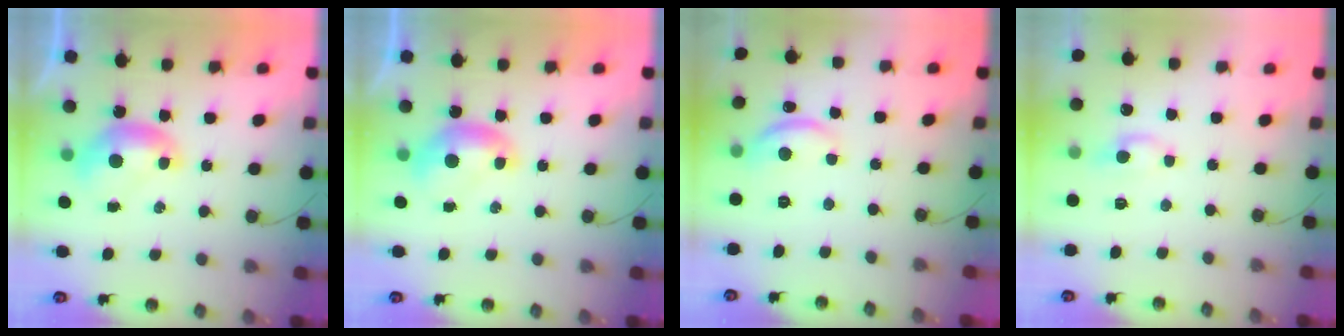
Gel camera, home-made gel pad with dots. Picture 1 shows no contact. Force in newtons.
{"total": 0.0}
{"total": 6.3, "press": 6.3, "slide": 0.6}
{"total": 0.6, "press": 0.4, "slide": 0.4}